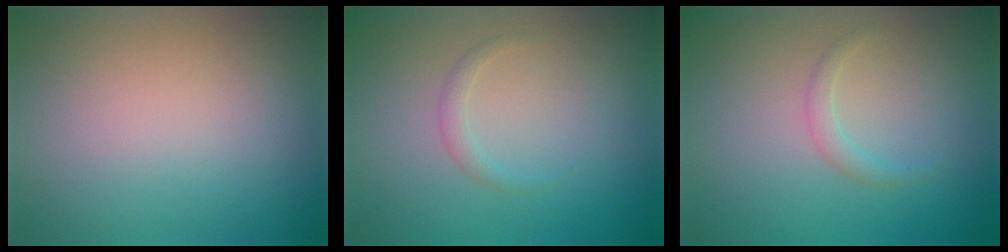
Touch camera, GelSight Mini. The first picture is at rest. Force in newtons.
{"total": 0.5, "press": 0.5, "slide": 0.1}
{"total": 1.1, "press": 1.1, "slide": 0.2}